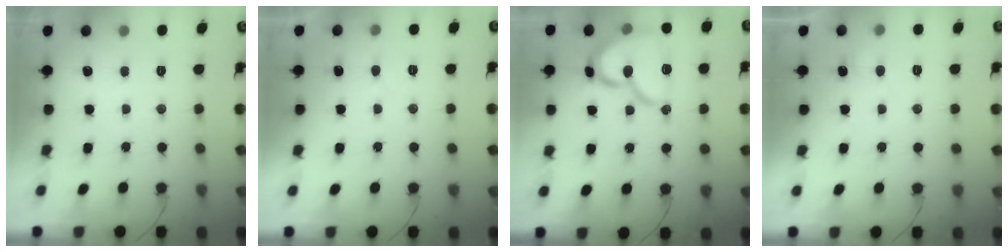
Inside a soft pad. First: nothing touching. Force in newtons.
{"total": 5.3, "press": 5.3, "slide": 0.5}
{"total": 15.6, "press": 15.5, "slide": 1.5}
{"total": 3.5, "press": 3.5, "slide": 0.3}